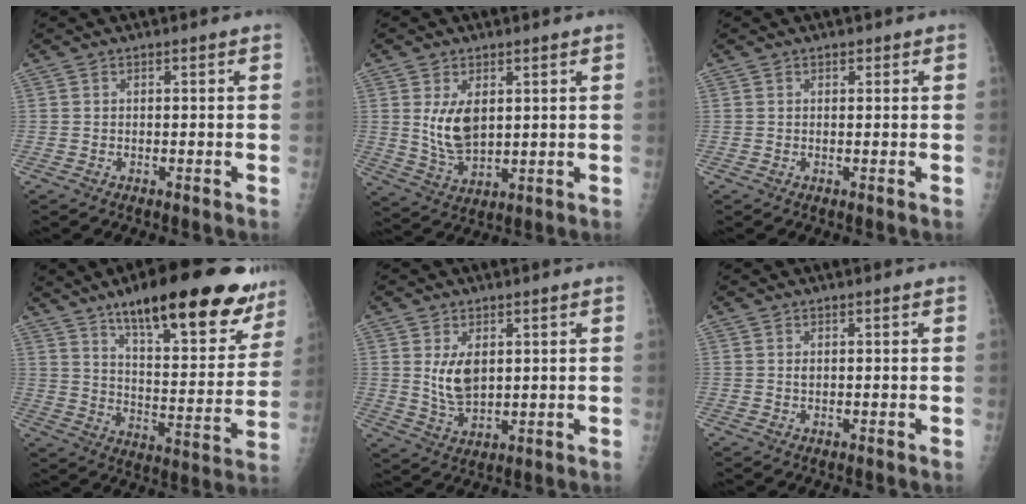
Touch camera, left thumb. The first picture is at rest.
{"total": 7.7, "force": [2.1, 4.3, 6.0], "torque": [-0.099, -0.020, 0.054]}
{"total": 0.7, "force": [0.5, 0.5, 0.2], "torque": [0.002, -0.003, 0.006]}
{"total": 27.6, "force": [18.2, 8.2, 19.0], "torque": [-0.230, -0.058, 0.265]}
{"total": 6.3, "force": [1.8, 3.6, 4.9], "torque": [-0.077, -0.018, 0.047]}
{"total": 0.8, "force": [0.4, 0.3, 0.6], "torque": [-0.009, -0.002, 0.009]}